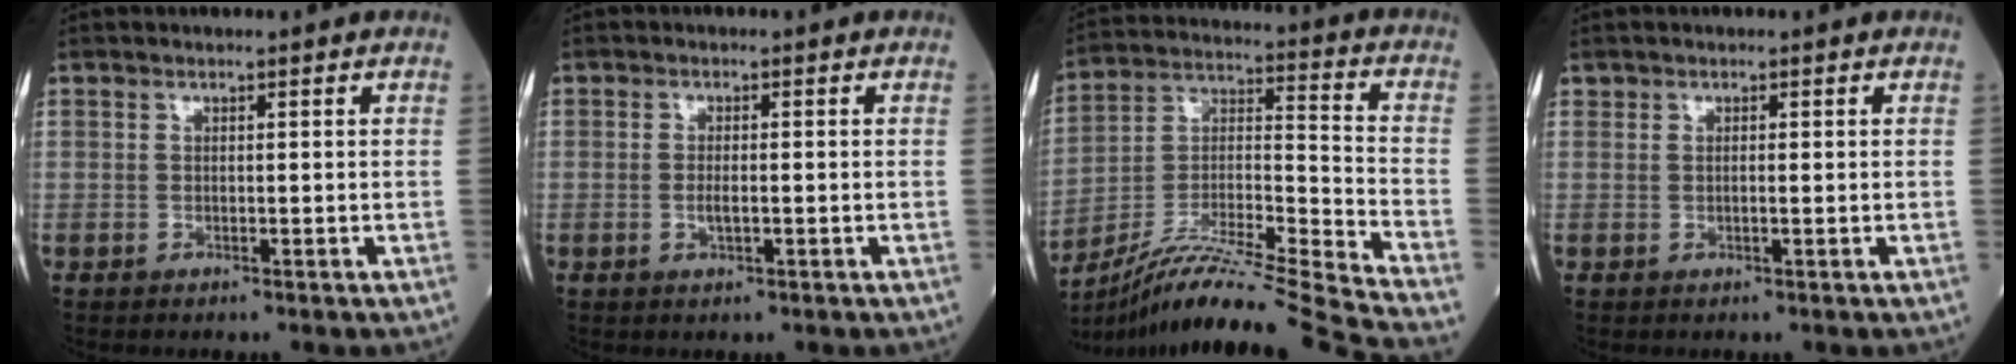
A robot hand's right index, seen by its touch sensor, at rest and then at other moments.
{"total": 1.7, "force": [-0.4, 0.4, 1.6], "torque": [-0.034, -0.001, -0.007]}
{"total": 23.1, "force": [-20.4, -2.8, 10.5], "torque": [-0.188, -0.021, -0.349]}
{"total": 0.0}